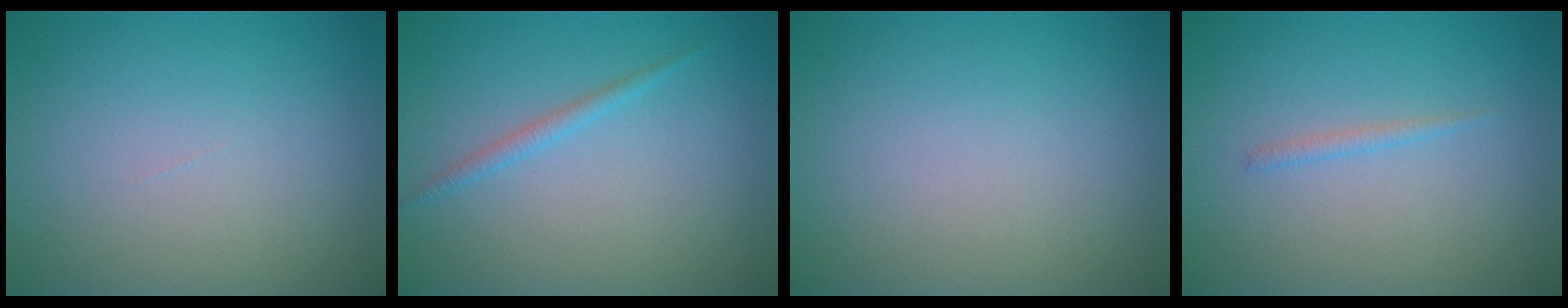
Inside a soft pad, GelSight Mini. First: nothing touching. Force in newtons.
{"total": 1.1, "press": 1.1, "slide": 0.1}
{"total": 0.0}
{"total": 0.7, "press": 0.7, "slide": 0.1}